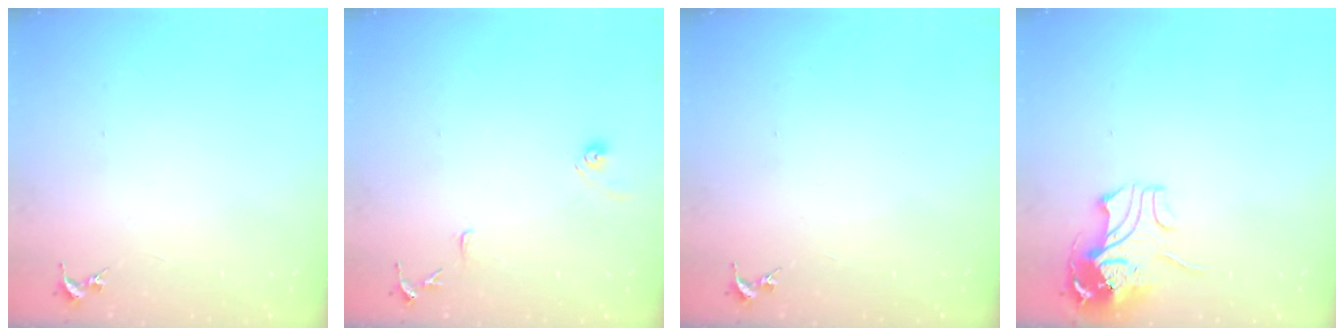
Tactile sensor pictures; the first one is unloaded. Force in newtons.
{"total": 9.0, "press": 8.9, "slide": 0.8}
{"total": 0.0}
{"total": 10.9, "press": 10.9, "slide": 1.1}